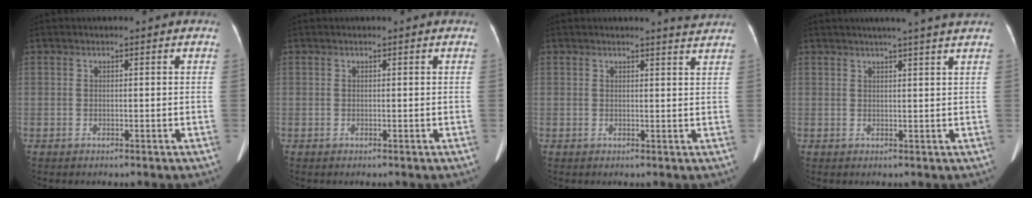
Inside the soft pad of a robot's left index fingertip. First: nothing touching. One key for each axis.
{"total": 0.0}
{"total": 2.5, "fx": 2.4, "fy": -0.7, "fz": 0.4, "tx": -0.012, "ty": -0.013, "tz": 0.020}
{"total": 6.8, "fx": 5.6, "fy": -1.0, "fz": 3.6, "tx": -0.046, "ty": 0.014, "tz": 0.061}